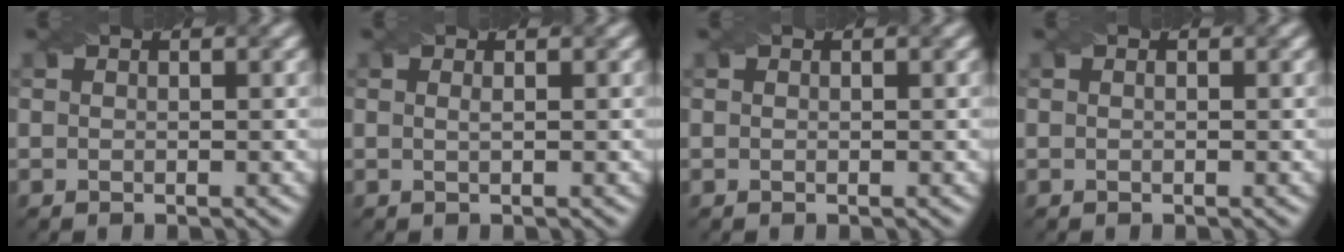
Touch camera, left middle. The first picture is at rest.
{"total": 0.7, "force": [0.1, 0.2, 0.6], "torque": [-0.010, -0.001, -0.002]}
{"total": 0.0}
{"total": 0.0}